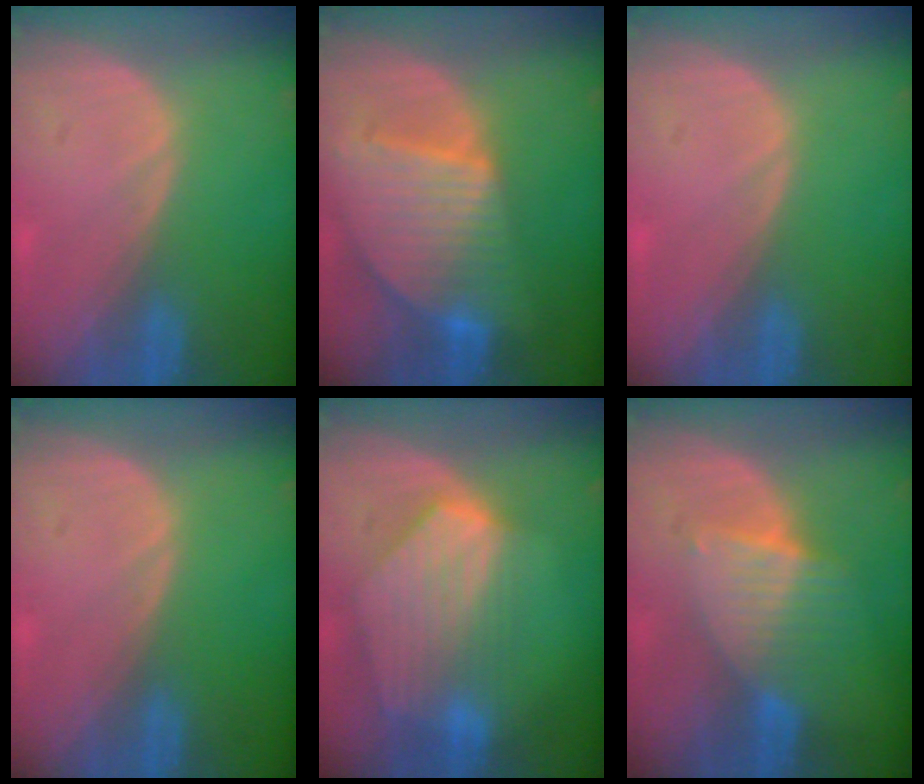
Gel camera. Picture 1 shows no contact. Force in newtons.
{"total": 9.5, "press": 8.2, "slide": 4.8}
{"total": 0.0}
{"total": 0.0}
{"total": 9.0, "press": 8.0, "slide": 4.2}
{"total": 6.6, "press": 6.2, "slide": 2.4}